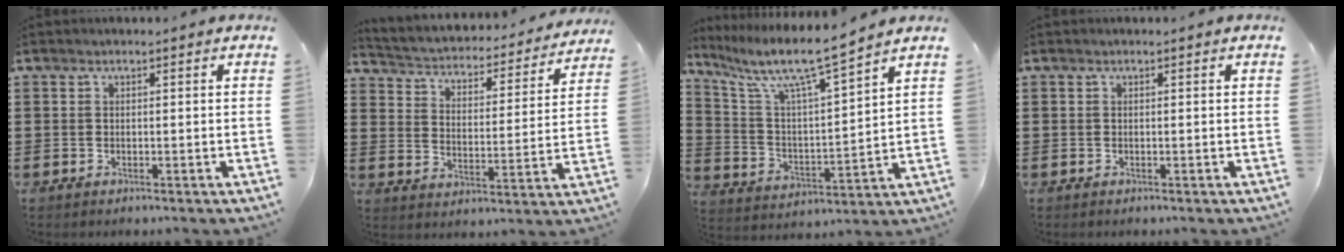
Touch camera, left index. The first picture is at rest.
{"total": 2.4, "force": [2.3, 0.5, 0.4], "torque": [-0.027, -0.028, 0.027]}
{"total": 8.4, "force": [6.9, 0.4, 4.8], "torque": [-0.124, -0.045, 0.110]}
{"total": 0.0}